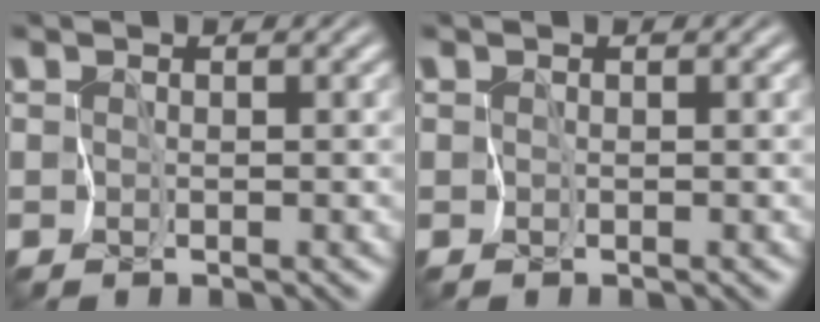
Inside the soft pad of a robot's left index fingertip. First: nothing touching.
{"total": 0.0}